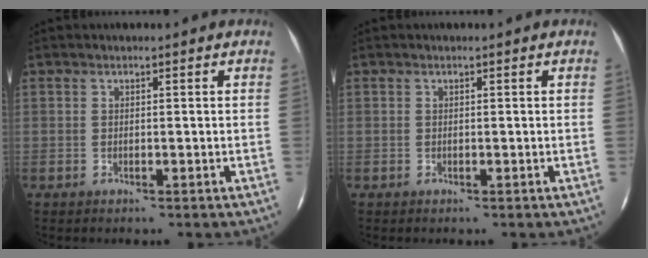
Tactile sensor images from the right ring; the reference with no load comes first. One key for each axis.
{"total": 0.0}